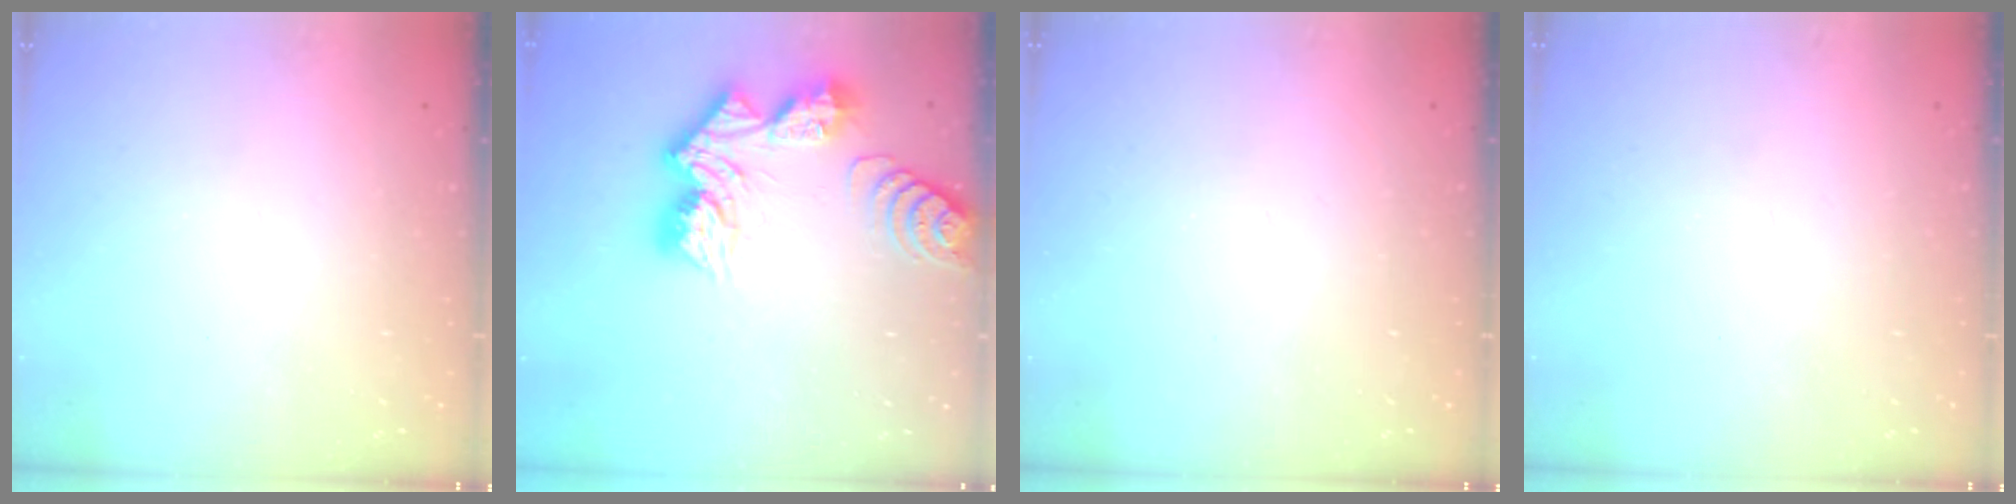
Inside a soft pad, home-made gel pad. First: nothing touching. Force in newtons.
{"total": 14.7, "press": 14.7, "slide": 1.3}
{"total": 0.0}
{"total": 0.5, "press": 0.5, "slide": 0.1}